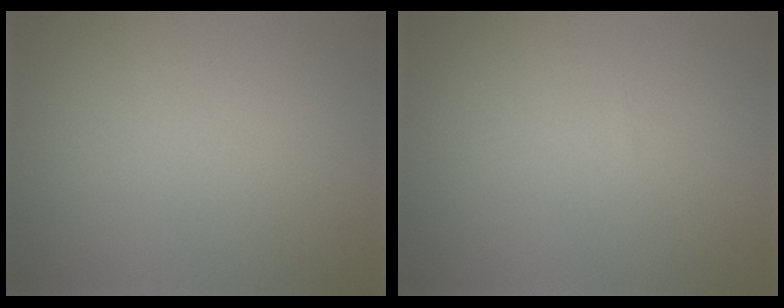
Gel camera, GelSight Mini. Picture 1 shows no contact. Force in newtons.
{"total": 0.0}